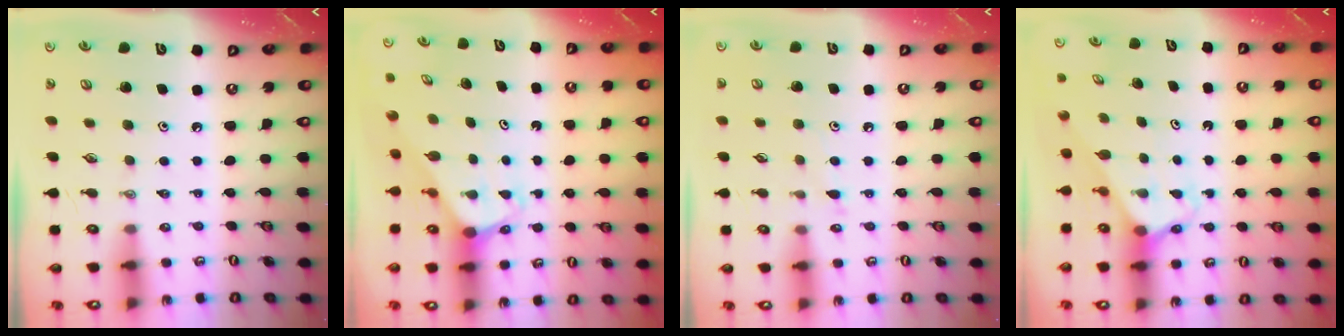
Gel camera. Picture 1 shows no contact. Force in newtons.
{"total": 2.0, "press": 2.0, "slide": 0.1}
{"total": 4.9, "press": 4.8, "slide": 0.6}
{"total": 2.6, "press": 2.6, "slide": 0.1}